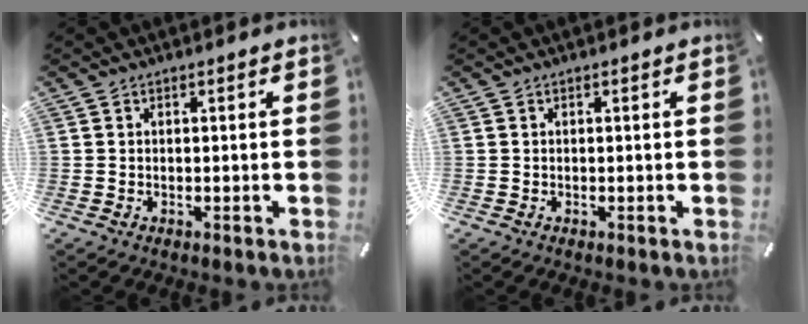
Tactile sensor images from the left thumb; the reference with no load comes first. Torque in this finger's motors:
{"motor_torque": [-0.06, 0.24, 0.05, -0.04, 0.00]}